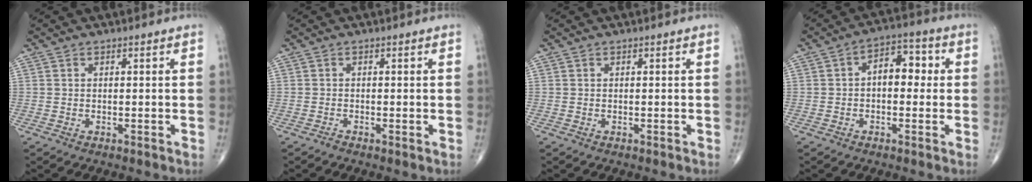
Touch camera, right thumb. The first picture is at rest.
{"total": 0.6, "force": [-0.4, 0.1, 0.5], "torque": [-0.013, -0.003, -0.013]}
{"total": 0.0}
{"total": 7.1, "force": [0.4, 4.4, 5.6], "torque": [-0.054, 0.026, -0.005]}